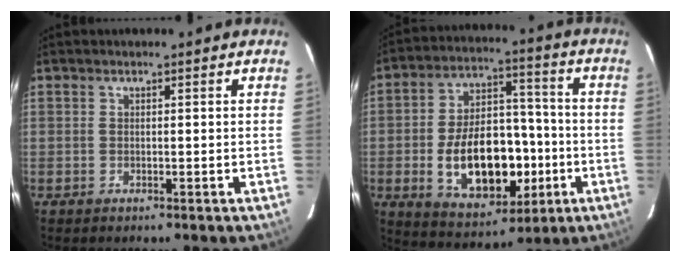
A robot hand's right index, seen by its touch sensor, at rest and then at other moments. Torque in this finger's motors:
{"motor_torque": [1.35, -0.79, 1.06, 0.21]}